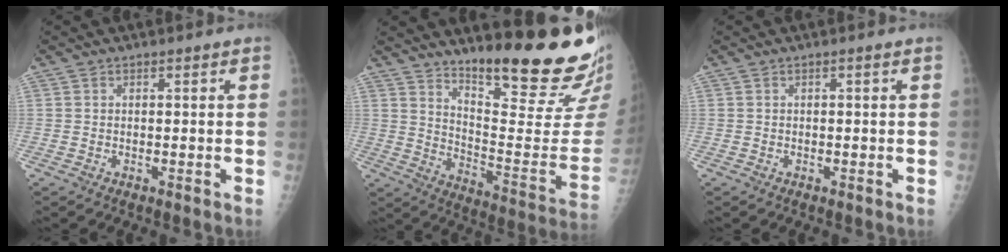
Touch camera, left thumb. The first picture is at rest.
{"total": 22.0, "force": [17.9, 2.7, 12.5], "torque": [-0.159, -0.158, 0.262]}
{"total": 0.0}